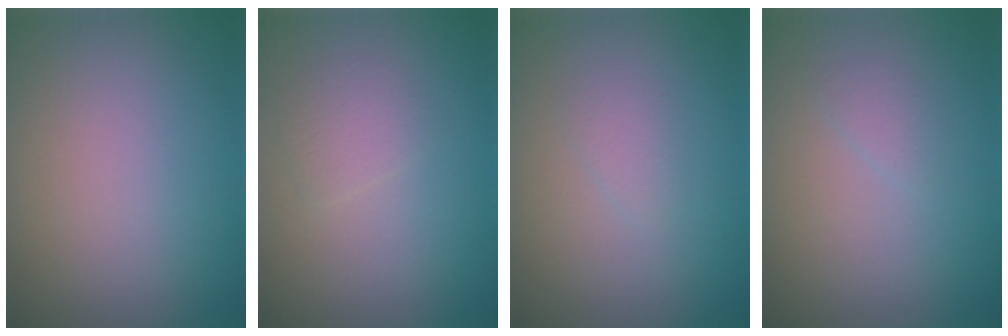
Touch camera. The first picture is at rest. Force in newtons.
{"total": 1.4, "press": 1.4, "slide": 0.1}
{"total": 0.9, "press": 0.9, "slide": 0.1}
{"total": 0.9, "press": 0.9, "slide": 0.0}